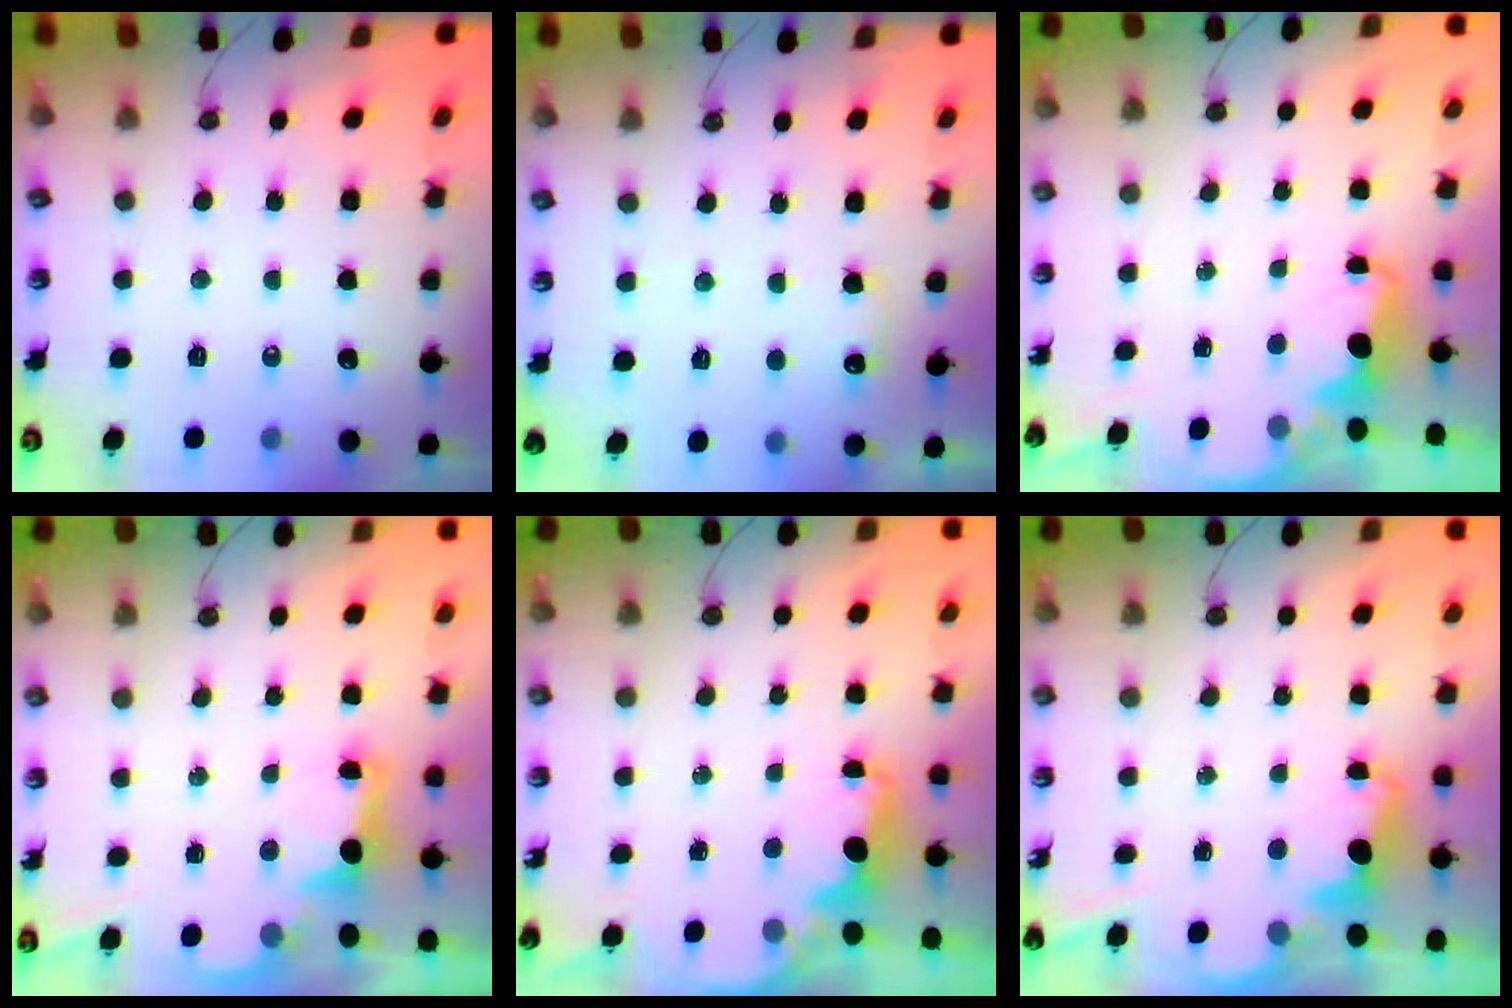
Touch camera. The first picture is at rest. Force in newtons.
{"total": 6.5, "press": 6.4, "slide": 0.8}
{"total": 2.2, "press": 2.0, "slide": 0.8}
{"total": 2.4, "press": 2.3, "slide": 0.7}
{"total": 2.1, "press": 2.0, "slide": 0.5}
{"total": 3.5, "press": 3.4, "slide": 0.8}